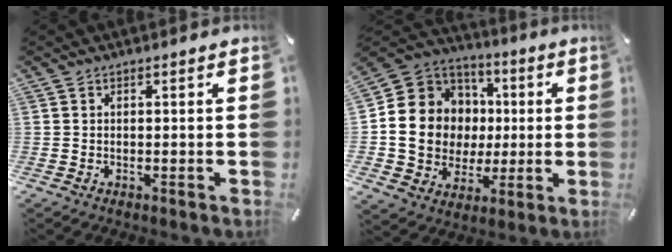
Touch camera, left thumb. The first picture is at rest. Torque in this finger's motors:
{"motor_torque": [1.75, 3.26, 0.52, -0.01, 0.16]}